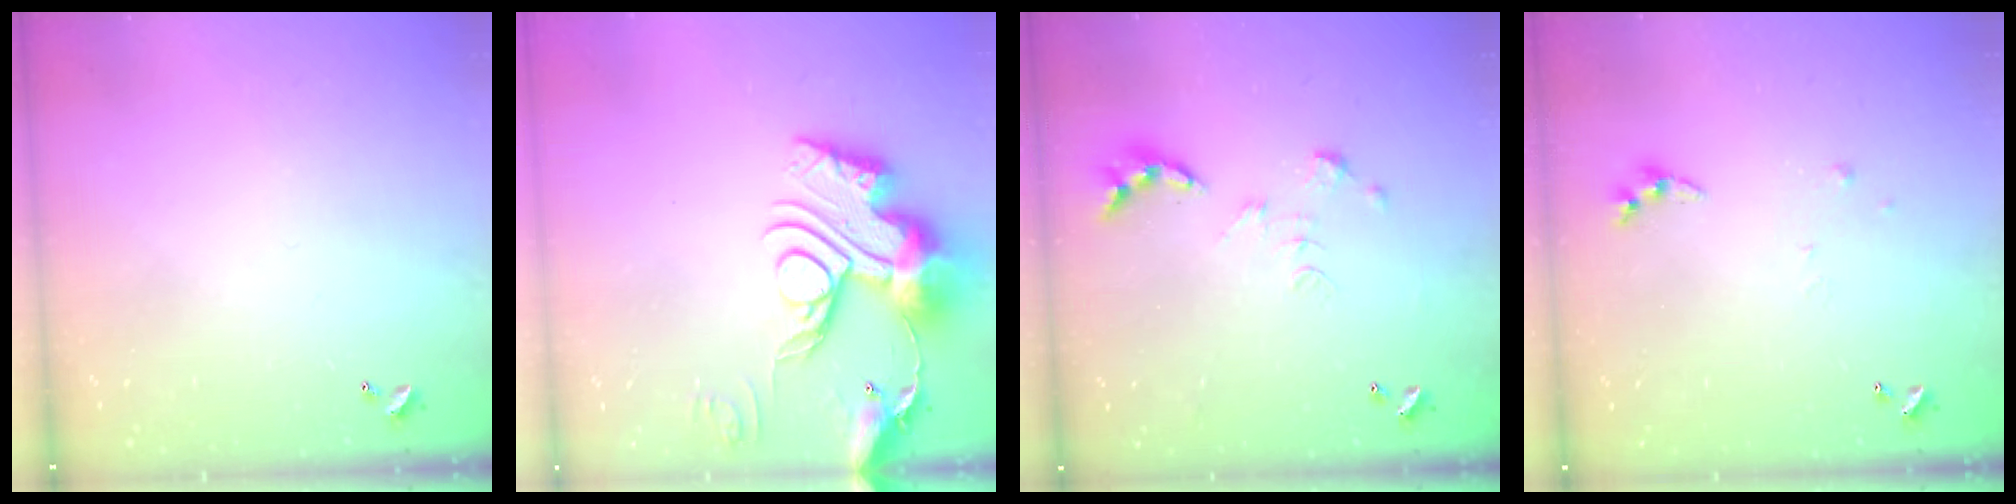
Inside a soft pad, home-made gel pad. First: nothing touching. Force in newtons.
{"total": 18.7, "press": 18.6, "slide": 1.7}
{"total": 0.0}
{"total": 4.9, "press": 4.9, "slide": 0.4}